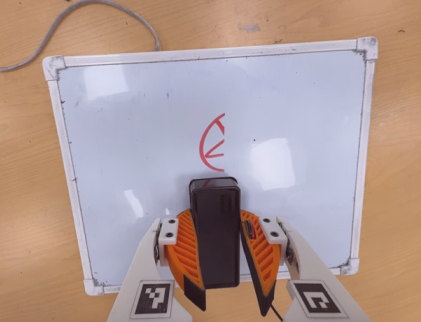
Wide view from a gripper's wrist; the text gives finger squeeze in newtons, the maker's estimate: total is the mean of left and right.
{"total": 9.6, "left": 9.5, "right": 9.8}